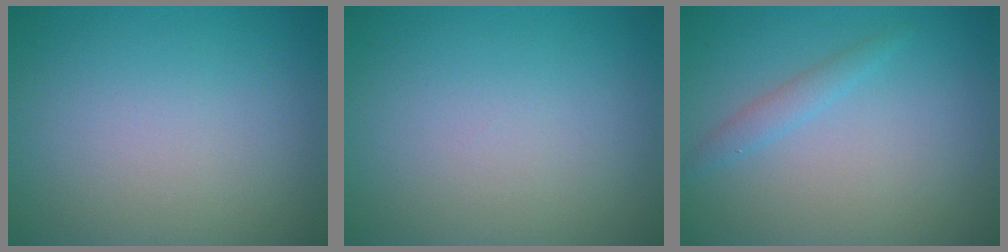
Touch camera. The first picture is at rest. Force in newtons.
{"total": 0.0}
{"total": 1.3, "press": 1.3, "slide": 0.0}